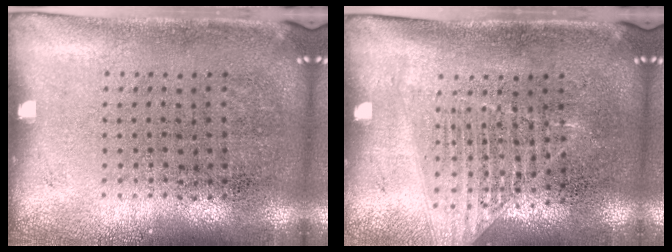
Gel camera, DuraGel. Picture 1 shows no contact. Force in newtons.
{"total": 1.2, "press": 1.1, "slide": 0.4}